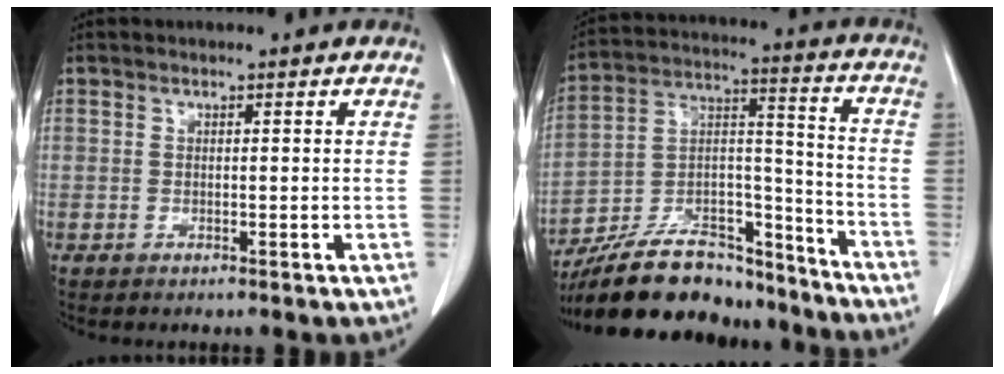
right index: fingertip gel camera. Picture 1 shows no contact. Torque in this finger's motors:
{"motor_torque": [1.09, -1.05, 0.69, 0.15]}